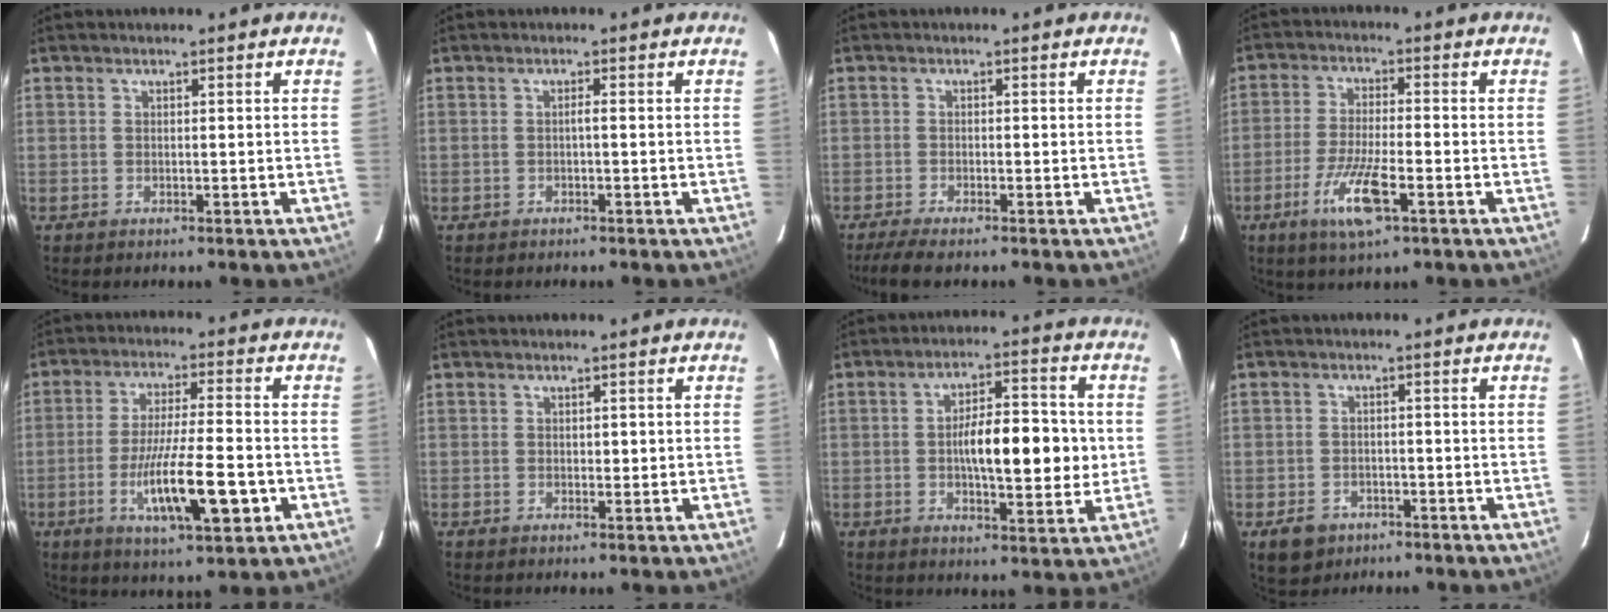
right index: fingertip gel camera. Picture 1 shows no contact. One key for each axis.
{"total": 0.7, "fx": -0.2, "fy": 0.0, "fz": 0.7, "tx": -0.012, "ty": 0.002, "tz": -0.003}
{"total": 4.7, "fx": -3.7, "fy": 0.5, "fz": 2.8, "tx": -0.048, "ty": -0.011, "tz": -0.061}
{"total": 8.5, "fx": -3.9, "fy": 1.1, "fz": 7.5, "tx": -0.148, "ty": -0.017, "tz": -0.069}
{"total": 12.8, "fx": -3.9, "fy": 1.6, "fz": 12.1, "tx": -0.217, "ty": -0.014, "tz": -0.062}
{"total": 0.9, "fx": 0.1, "fy": 0.6, "fz": 0.7, "tx": -0.008, "ty": 0.000, "tz": 0.002}
{"total": 12.0, "fx": 0.0, "fy": 3.8, "fz": 11.4, "tx": -0.180, "ty": 0.015, "tz": -0.001}
{"total": 4.3, "fx": -2.2, "fy": 3.5, "fz": 1.1, "tx": -0.019, "ty": 0.007, "tz": -0.025}